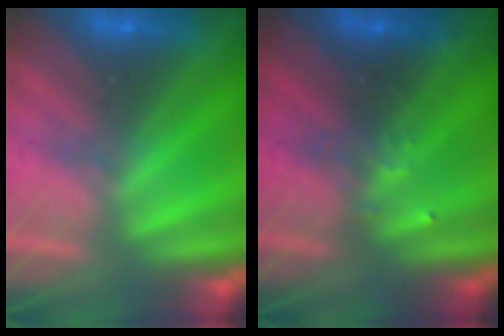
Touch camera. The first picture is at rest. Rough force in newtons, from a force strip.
{"total": 2.4}